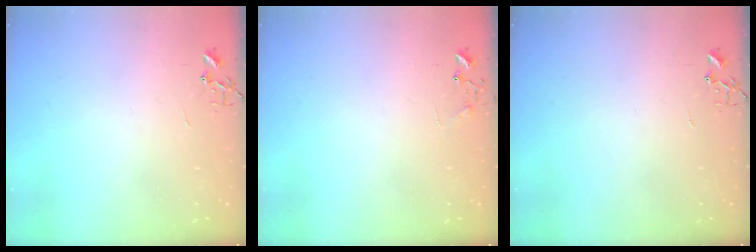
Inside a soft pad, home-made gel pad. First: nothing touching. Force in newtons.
{"total": 5.3, "press": 5.2, "slide": 0.4}
{"total": 0.0}